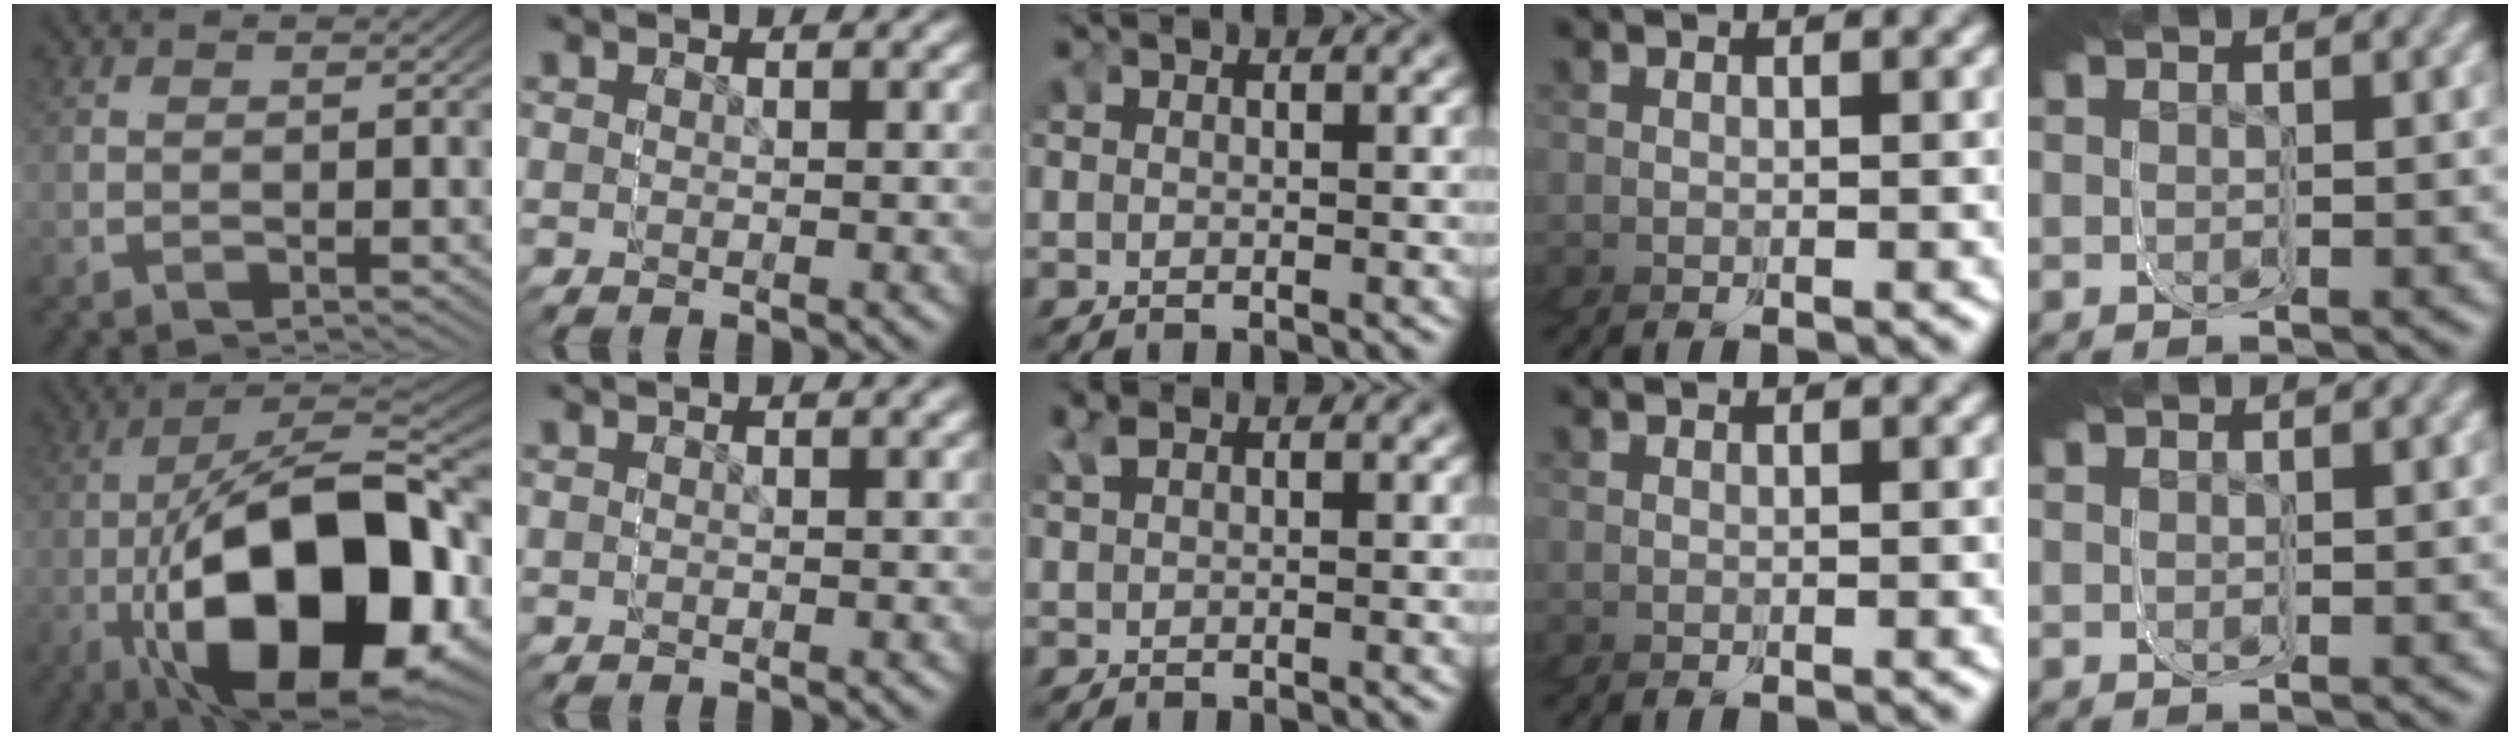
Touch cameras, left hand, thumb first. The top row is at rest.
{"thumb": {"total": 20.4, "force": [-5.4, 10.0, 17.0], "torque": [-0.299, -0.044, -0.064]}, "middle": {"total": 0.9, "force": [0.7, 0.4, 0.4], "torque": [-0.016, 0.003, 0.017]}}